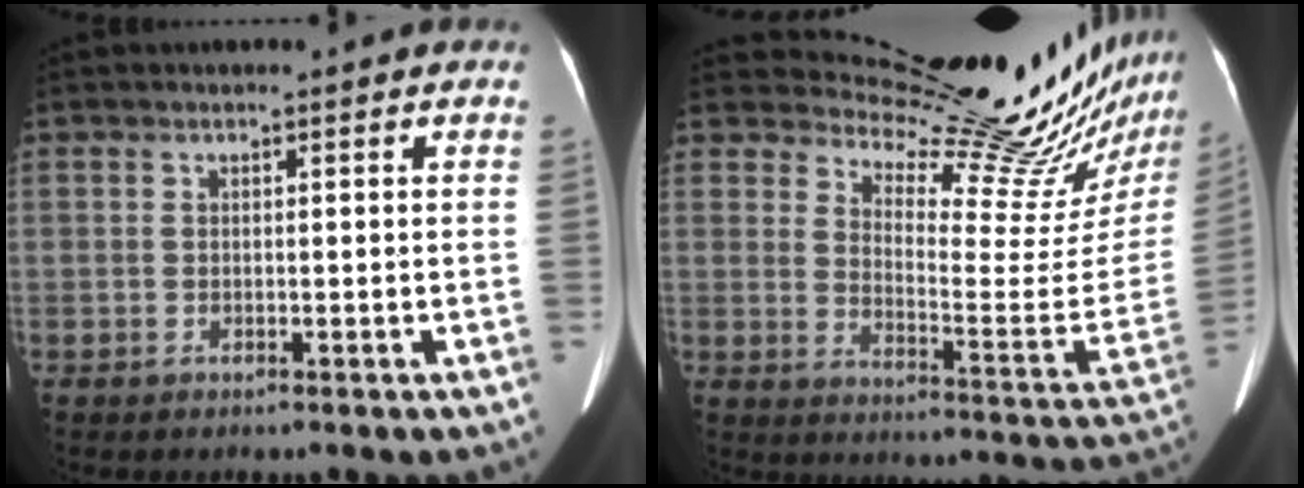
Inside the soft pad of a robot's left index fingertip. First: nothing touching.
{"total": 23.6, "force": [22.2, 2.3, 7.4], "torque": [-0.107, -0.128, 0.278]}